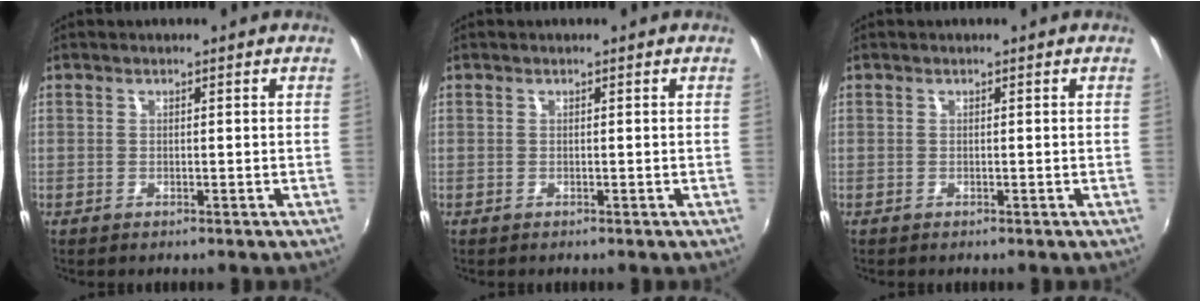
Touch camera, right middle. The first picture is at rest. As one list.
[{"total": 0.0}, {"total": 0.0}]